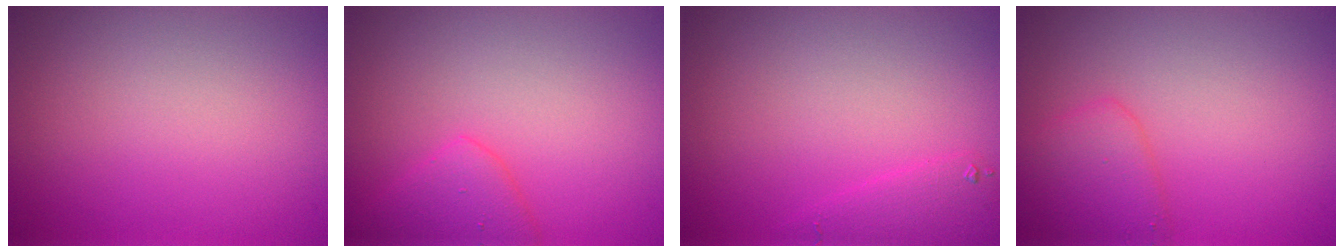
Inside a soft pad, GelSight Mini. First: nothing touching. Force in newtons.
{"total": 2.5, "press": 2.4, "slide": 0.3}
{"total": 1.7, "press": 1.7, "slide": 0.2}
{"total": 2.5, "press": 2.5, "slide": 0.2}